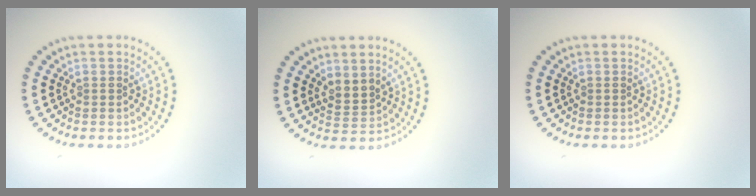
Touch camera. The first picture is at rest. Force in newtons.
{"total": 1.8, "press": 1.4, "slide": 1.1}
{"total": 0.0}